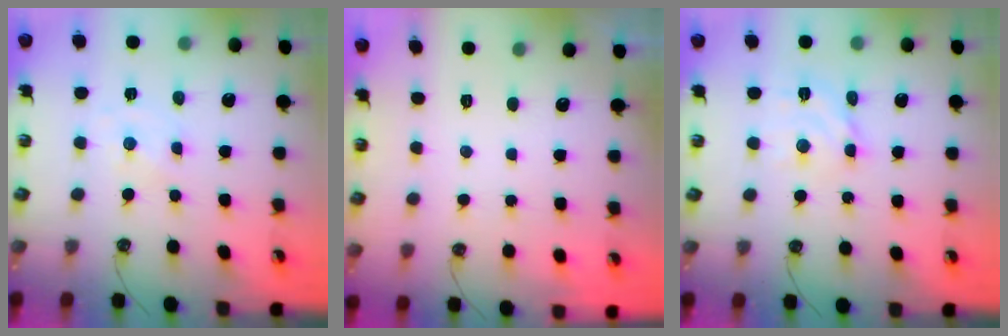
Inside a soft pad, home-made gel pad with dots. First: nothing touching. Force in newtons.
{"total": 0.0}
{"total": 8.4, "press": 8.4, "slide": 0.5}